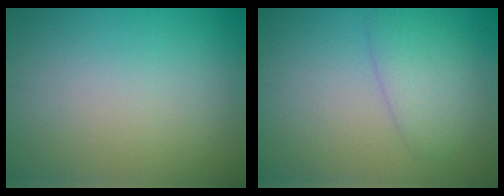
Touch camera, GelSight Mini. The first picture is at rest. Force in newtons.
{"total": 2.7, "press": 2.7, "slide": 0.3}